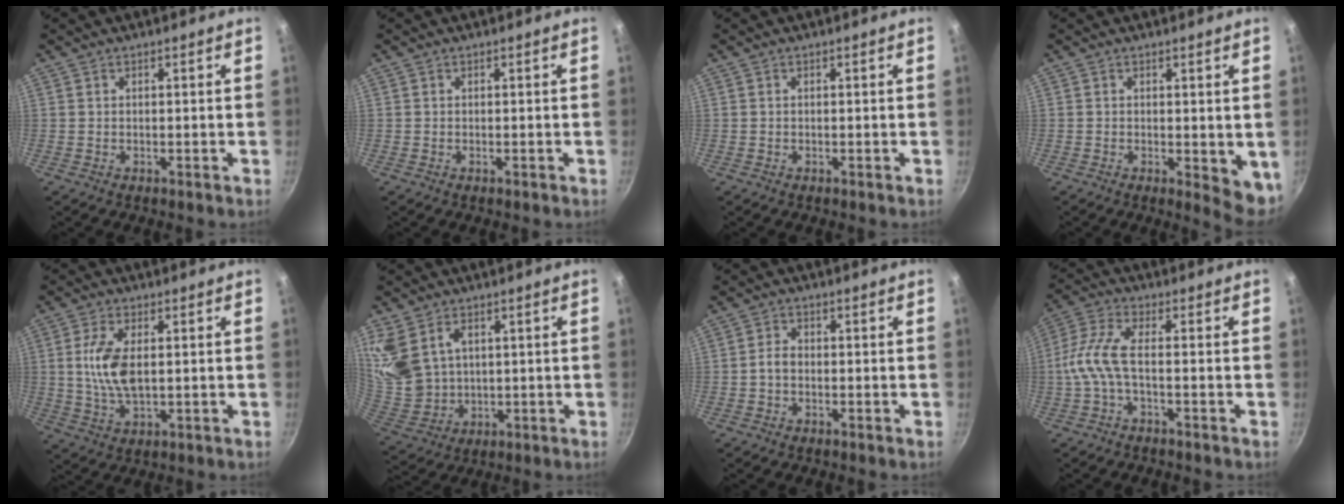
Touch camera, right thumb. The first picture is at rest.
{"total": 0.0}
{"total": 0.0}
{"total": 5.6, "force": [-0.7, 2.0, 5.1], "torque": [-0.057, -0.014, -0.005]}
{"total": 8.6, "force": [0.9, 4.2, 7.5], "torque": [-0.160, -0.006, 0.022]}
{"total": 14.4, "force": [4.7, 10.4, 8.8], "torque": [-0.206, -0.004, 0.116]}
{"total": 2.4, "force": [-0.6, 1.6, 1.7], "torque": [-0.028, 0.009, -0.016]}
{"total": 7.1, "force": [-1.0, 2.1, 6.7], "torque": [-0.170, 0.025, -0.026]}